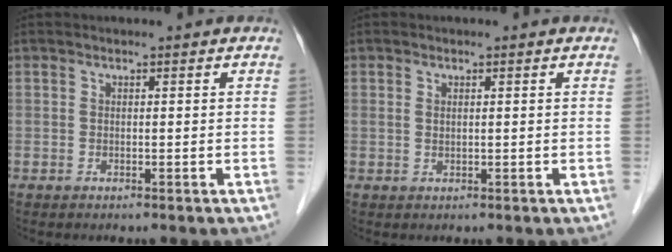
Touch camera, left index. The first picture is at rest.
{"total": 1.1, "force": [0.3, 0.5, 0.9], "torque": [-0.025, 0.000, 0.010]}